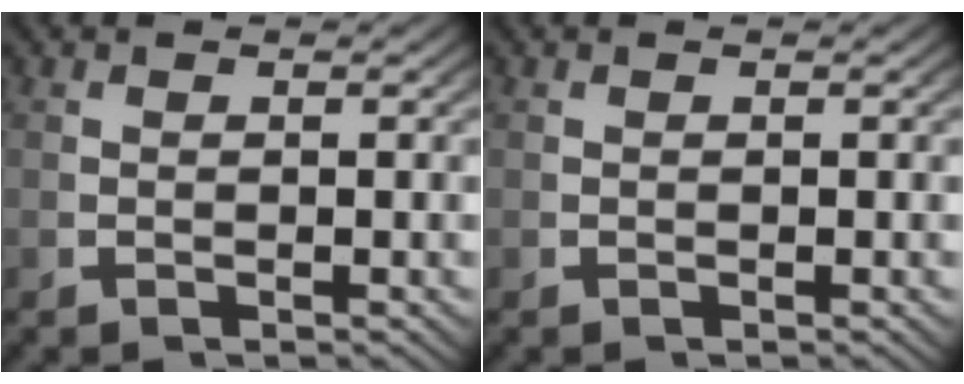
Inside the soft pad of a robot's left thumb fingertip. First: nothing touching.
{"total": 0.0}